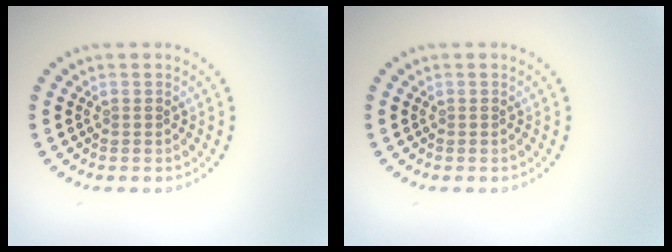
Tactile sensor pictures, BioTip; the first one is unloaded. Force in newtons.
{"total": 0.0}